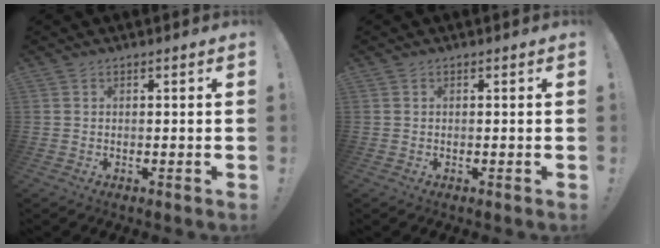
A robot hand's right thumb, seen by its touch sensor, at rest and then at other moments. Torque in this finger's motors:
{"motor_torque": [0.04, 0.13, -0.23, 0.07, -0.03]}